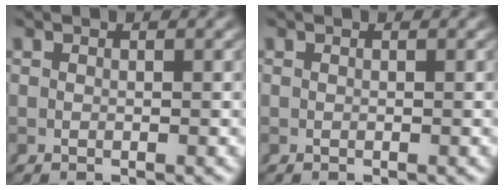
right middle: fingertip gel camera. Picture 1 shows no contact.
{"total": 0.0}